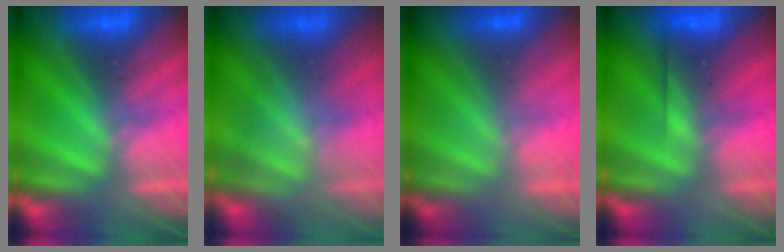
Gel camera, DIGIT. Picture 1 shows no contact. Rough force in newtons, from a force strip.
{"total": 3.5}
{"total": 1.9}
{"total": 2.5}